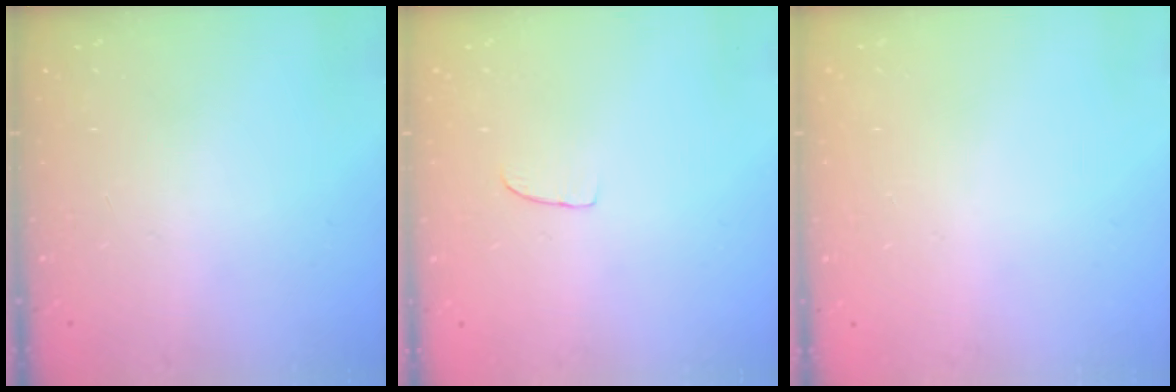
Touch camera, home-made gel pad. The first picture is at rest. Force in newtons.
{"total": 2.6, "press": 2.6, "slide": 0.2}
{"total": 0.0}